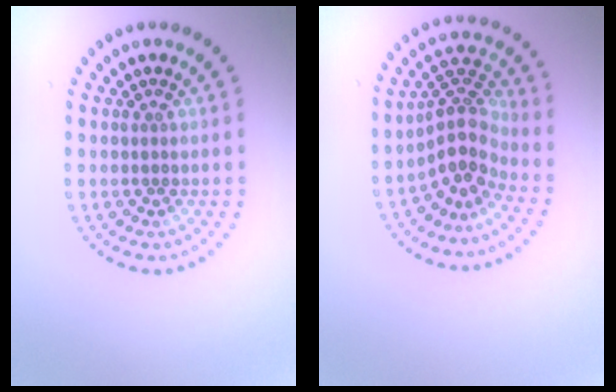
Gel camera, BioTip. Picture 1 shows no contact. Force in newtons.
{"total": 3.8, "press": 2.8, "slide": 2.5}